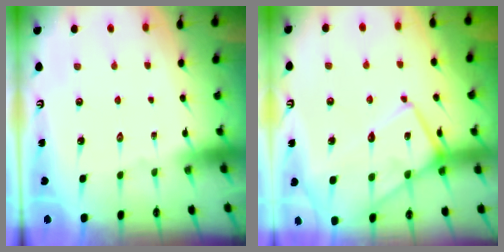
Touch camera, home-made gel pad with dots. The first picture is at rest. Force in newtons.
{"total": 13.6, "press": 13.6, "slide": 1.3}